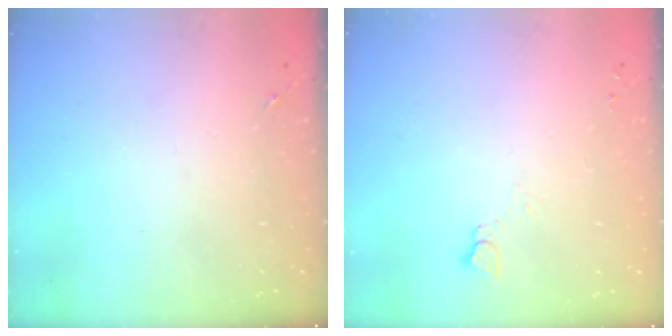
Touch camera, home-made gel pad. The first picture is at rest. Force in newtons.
{"total": 2.8, "press": 2.7, "slide": 0.3}